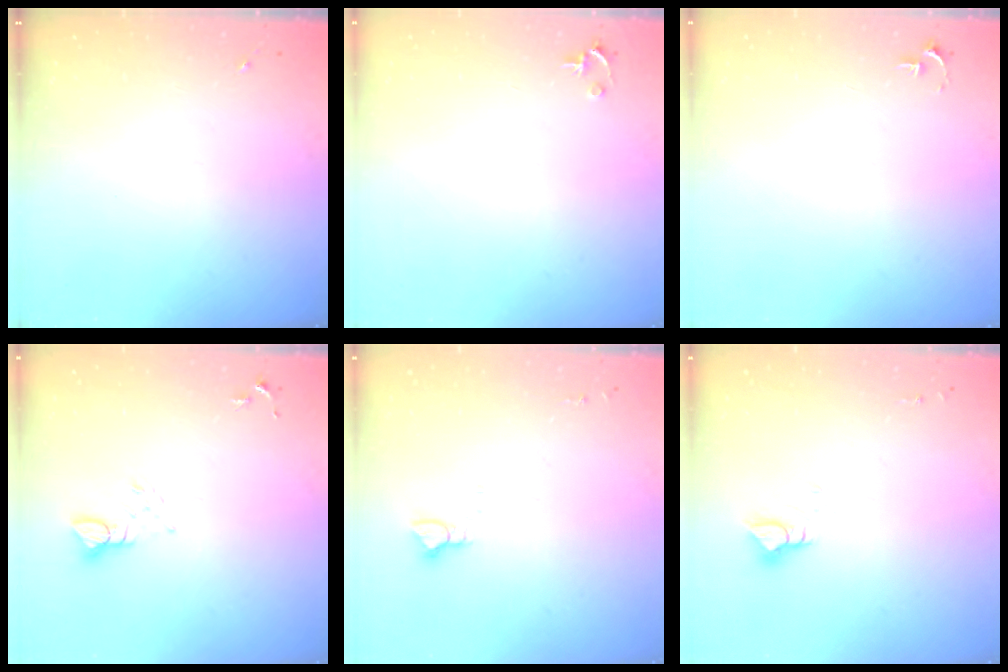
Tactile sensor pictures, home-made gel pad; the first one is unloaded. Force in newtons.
{"total": 3.5, "press": 3.5, "slide": 0.4}
{"total": 2.7, "press": 2.7, "slide": 0.3}
{"total": 4.1, "press": 4.1, "slide": 0.4}
{"total": 3.9, "press": 3.9, "slide": 0.4}
{"total": 4.5, "press": 4.5, "slide": 0.2}